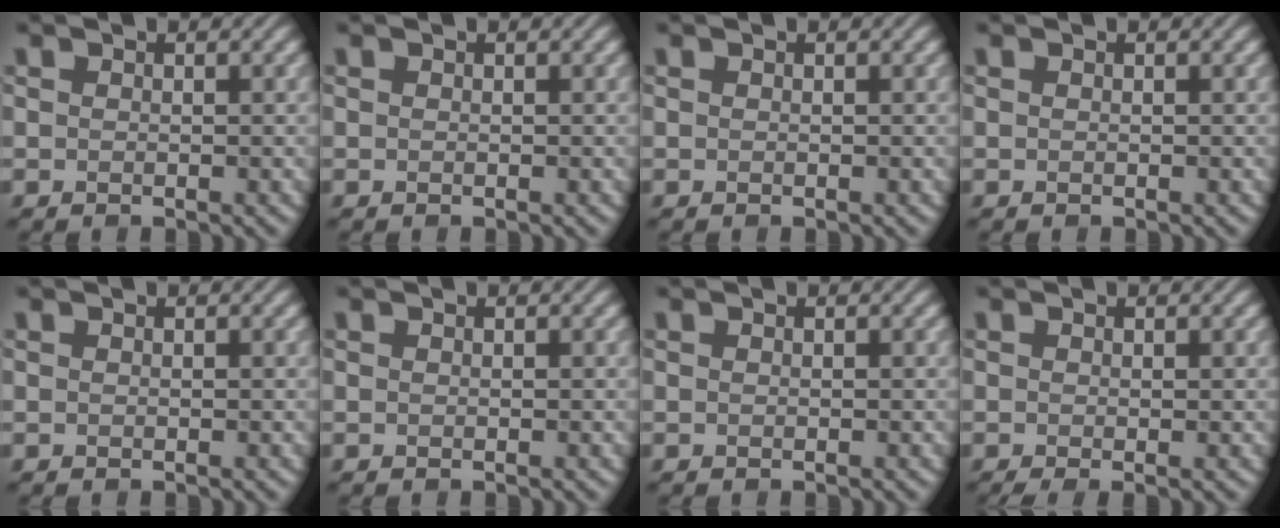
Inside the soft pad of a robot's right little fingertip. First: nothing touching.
{"total": 0.0}
{"total": 0.0}
{"total": 0.0}
{"total": 0.0}
{"total": 0.0}
{"total": 0.0}
{"total": 1.3, "force": [-0.3, 0.2, 1.3], "torque": [-0.024, -0.009, -0.007]}